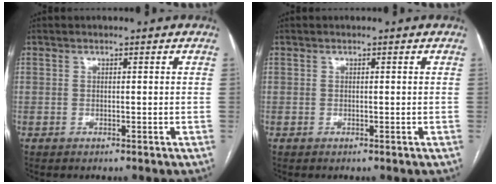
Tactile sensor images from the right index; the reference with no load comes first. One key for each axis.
{"total": 0.0}